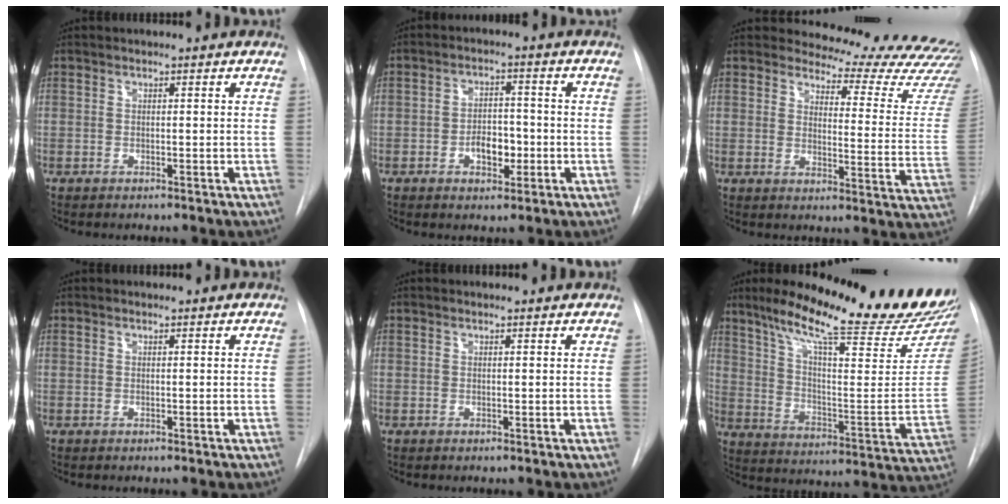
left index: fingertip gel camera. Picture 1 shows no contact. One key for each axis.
{"total": 4.8, "fx": -1.7, "fy": 2.8, "fz": 3.6, "tx": -0.056, "ty": 0.005, "tz": -0.025}
{"total": 19.8, "fx": 19.4, "fy": 2.5, "fz": 3.6, "tx": -0.027, "ty": -0.149, "tz": 0.196}
{"total": 0.0}
{"total": 1.2, "fx": 1.2, "fy": 0.1, "fz": 0.1, "tx": -0.011, "ty": 0.005, "tz": 0.010}
{"total": 26.2, "fx": 22.0, "fy": 2.2, "fz": 14.0, "tx": -0.218, "ty": -0.074, "tz": 0.301}